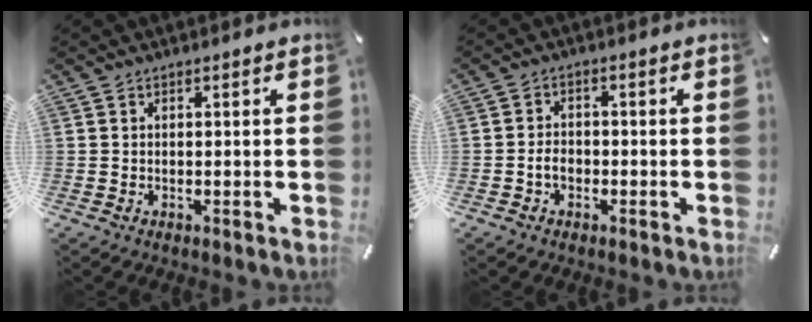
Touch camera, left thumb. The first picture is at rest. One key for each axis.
{"total": 3.3, "fx": -1.0, "fy": 2.4, "fz": 2.0, "tx": -0.037, "ty": 0.008, "tz": -0.020}